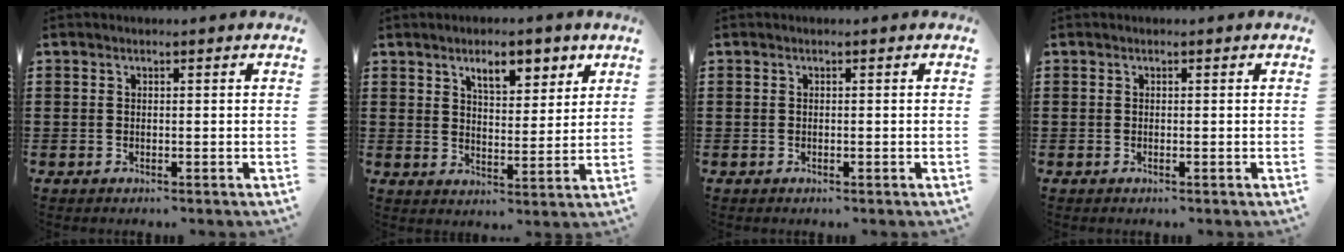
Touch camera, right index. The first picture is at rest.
{"total": 6.2, "force": [4.0, 2.5, 4.0], "torque": [-0.060, -0.006, 0.064]}
{"total": 0.0}
{"total": 0.0}